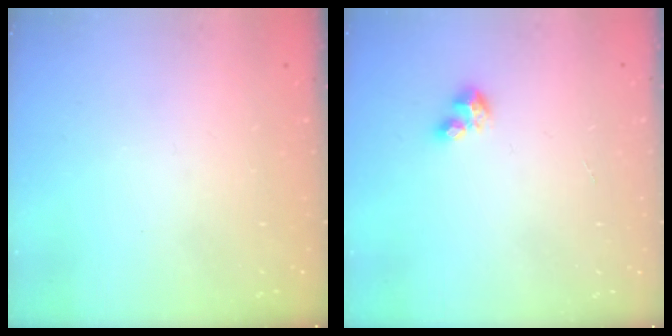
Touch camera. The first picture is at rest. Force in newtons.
{"total": 2.8, "press": 2.8, "slide": 0.2}